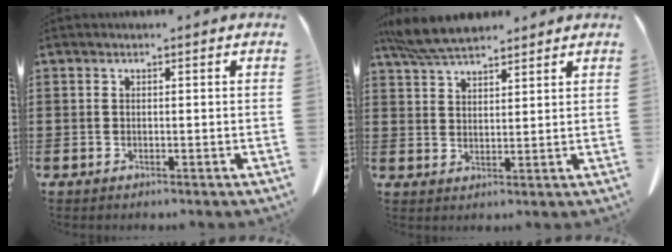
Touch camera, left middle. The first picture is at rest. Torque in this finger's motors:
{"motor_torque": [0.29, 0.10, 0.13, 0.05]}